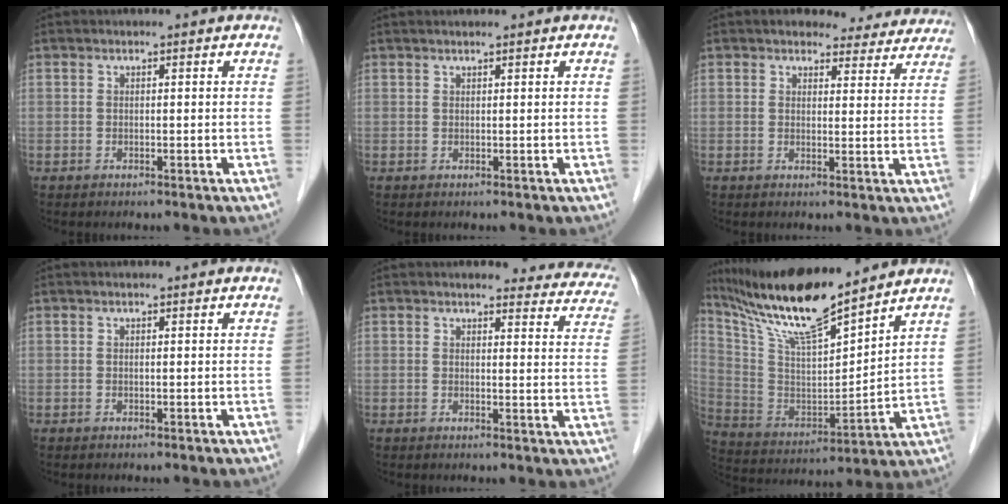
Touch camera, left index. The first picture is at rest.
{"total": 1.2, "force": [1.1, -0.1, 0.5], "torque": [-0.008, 0.015, 0.023]}
{"total": 10.7, "force": [9.8, 3.8, 2.0], "torque": [0.009, -0.004, 0.094]}
{"total": 0.0}
{"total": 15.7, "force": [14.8, 3.7, 3.8], "torque": [-0.005, -0.035, 0.134]}
{"total": 16.0, "force": [13.7, 1.1, 8.3], "torque": [-0.165, -0.006, 0.261]}